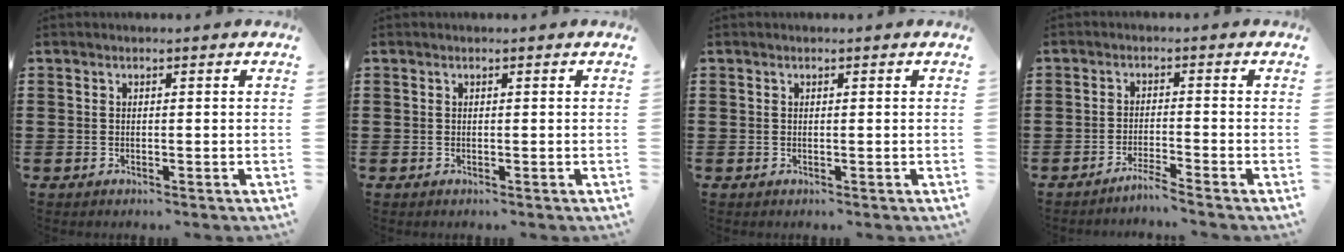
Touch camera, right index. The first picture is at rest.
{"total": 0.0}
{"total": 0.0}
{"total": 2.2, "force": [-2.1, -0.5, 0.6], "torque": [-0.012, 0.001, -0.039]}